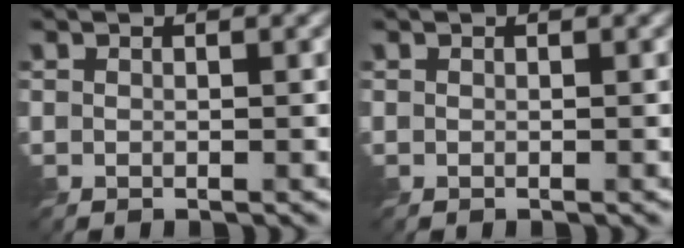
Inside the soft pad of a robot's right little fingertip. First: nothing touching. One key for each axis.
{"total": 0.0}